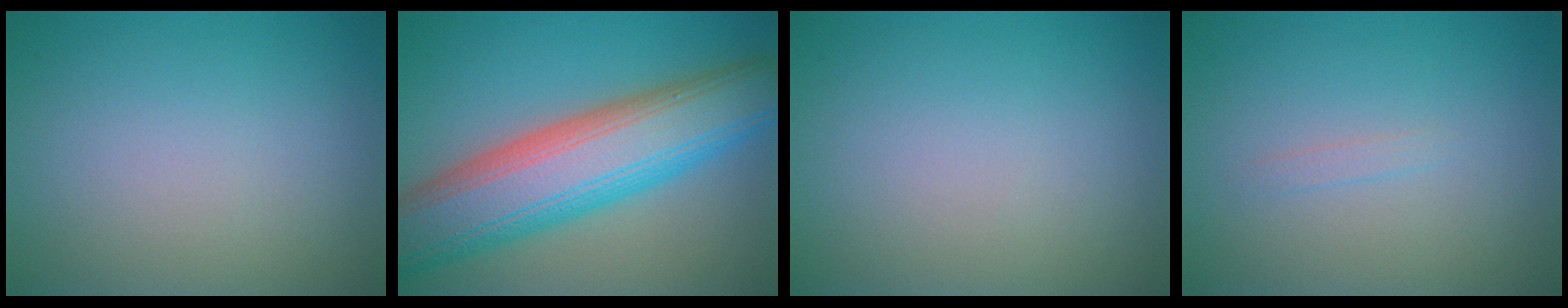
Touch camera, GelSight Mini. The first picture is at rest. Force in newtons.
{"total": 11.8, "press": 11.8, "slide": 0.4}
{"total": 0.0}
{"total": 0.6, "press": 0.6, "slide": 0.1}